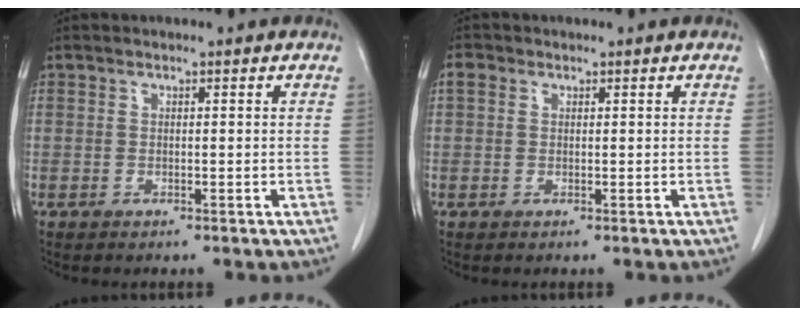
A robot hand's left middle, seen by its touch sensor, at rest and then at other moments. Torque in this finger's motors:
{"motor_torque": [0.55, -0.56, 0.11, 0.02]}